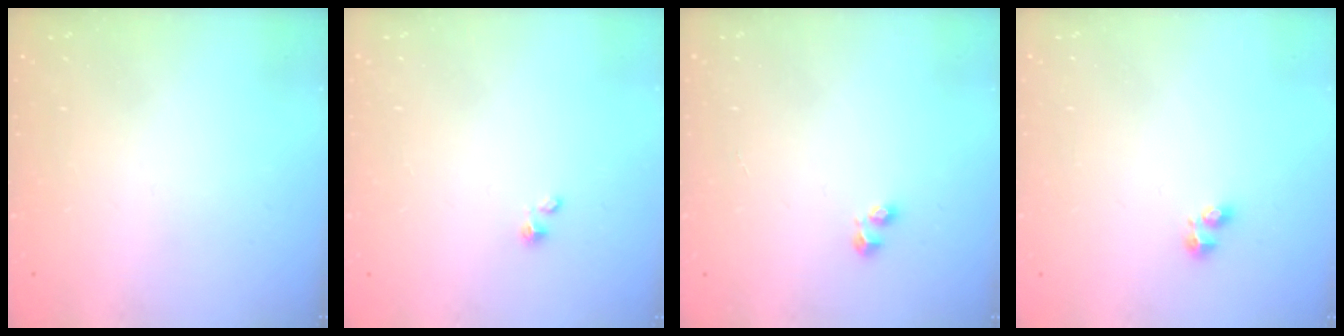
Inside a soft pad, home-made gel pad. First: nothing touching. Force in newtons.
{"total": 1.5, "press": 1.5, "slide": 0.0}
{"total": 1.7, "press": 1.6, "slide": 0.6}
{"total": 2.2, "press": 2.2, "slide": 0.5}